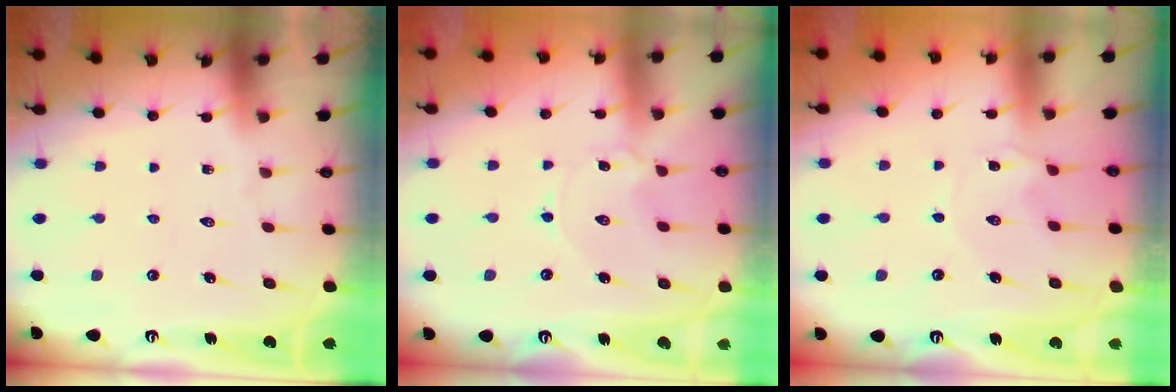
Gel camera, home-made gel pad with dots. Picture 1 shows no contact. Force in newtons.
{"total": 0.0}
{"total": 0.7, "press": 0.6, "slide": 0.3}